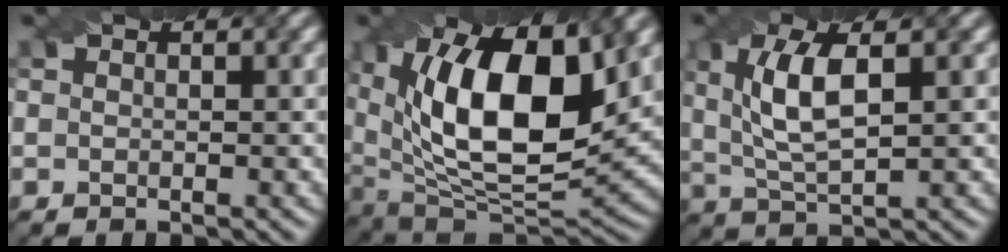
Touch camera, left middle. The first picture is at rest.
{"total": 14.9, "force": [4.0, 7.4, 12.3], "torque": [-0.201, 0.010, 0.070]}
{"total": 5.8, "force": [1.0, 2.0, 5.4], "torque": [-0.107, 0.008, 0.033]}